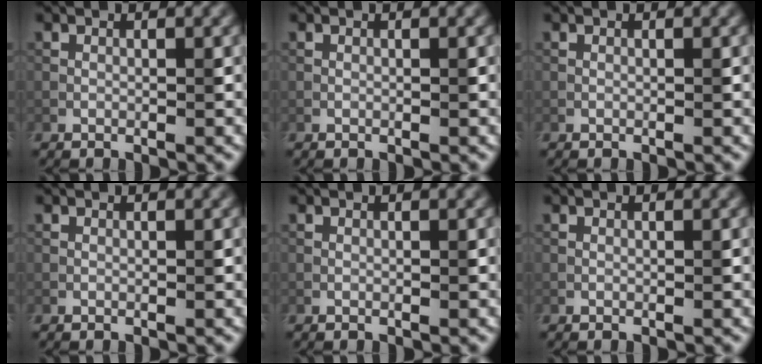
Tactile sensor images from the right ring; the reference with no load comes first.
{"total": 0.0}
{"total": 0.0}
{"total": 0.0}
{"total": 0.0}
{"total": 0.0}